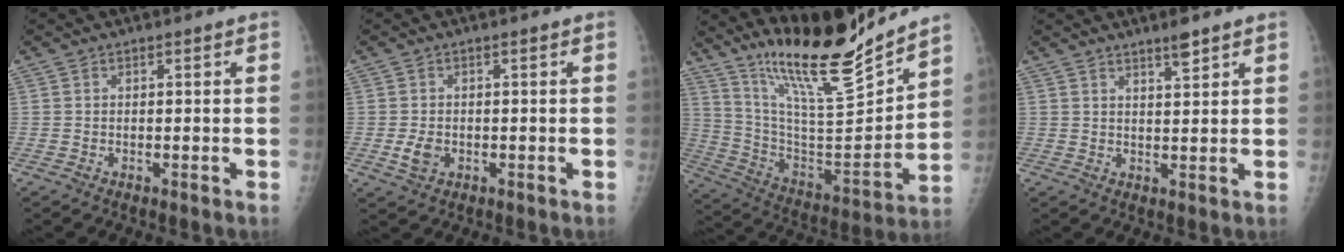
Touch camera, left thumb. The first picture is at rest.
{"total": 3.1, "force": [-0.7, 2.2, 2.0], "torque": [-0.035, -0.001, -0.009]}
{"total": 21.4, "force": [18.1, 2.3, 11.2], "torque": [-0.160, -0.114, 0.317]}
{"total": 3.2, "force": [2.5, 0.4, 2.0], "torque": [-0.029, -0.019, 0.042]}